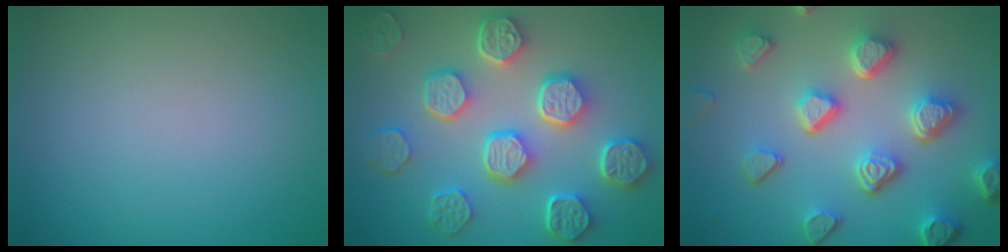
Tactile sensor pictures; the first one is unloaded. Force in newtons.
{"total": 8.5, "press": 6.6, "slide": 5.3}
{"total": 6.7, "press": 5.3, "slide": 4.2}